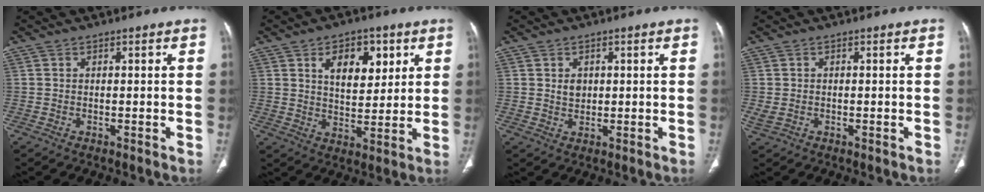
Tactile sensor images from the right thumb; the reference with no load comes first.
{"total": 10.8, "force": [4.5, 6.4, 7.5], "torque": [-0.077, -0.021, 0.073]}
{"total": 2.4, "force": [0.6, 1.9, 1.4], "torque": [-0.014, -0.004, 0.014]}
{"total": 1.8, "force": [-0.3, 1.2, 1.3], "torque": [-0.037, 0.008, 0.001]}